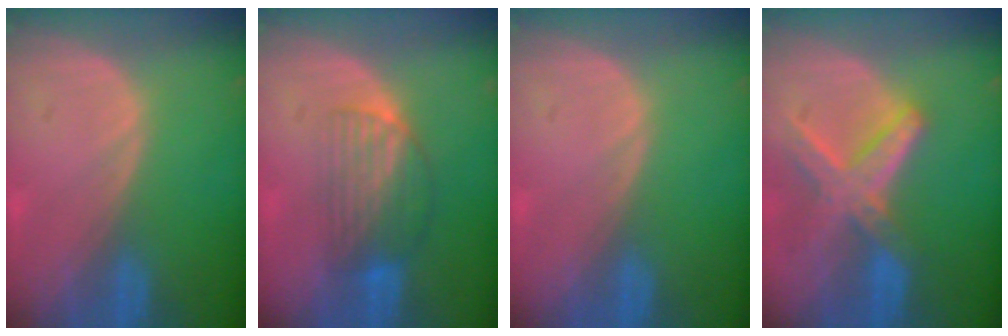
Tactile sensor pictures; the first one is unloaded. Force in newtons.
{"total": 6.6, "press": 5.8, "slide": 3.0}
{"total": 0.0}
{"total": 8.2, "press": 7.1, "slide": 4.1}